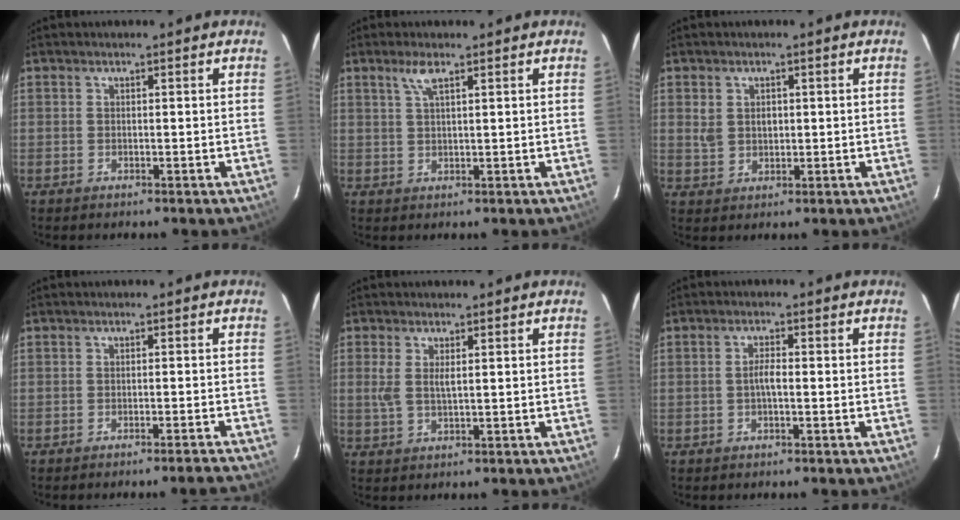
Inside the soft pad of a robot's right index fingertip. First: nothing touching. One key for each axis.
{"total": 2.8, "fx": 1.7, "fy": 0.5, "fz": 2.1, "tx": -0.043, "ty": 0.005, "tz": 0.036}
{"total": 3.7, "fx": 0.9, "fy": 3.1, "fz": 2.0, "tx": -0.035, "ty": 0.005, "tz": 0.023}
{"total": 3.9, "fx": -3.7, "fy": -0.9, "fz": 1.0, "tx": -0.014, "ty": 0.006, "tz": -0.041}
{"total": 3.3, "fx": 0.8, "fy": 1.1, "fz": 3.0, "tx": -0.061, "ty": -0.003, "tz": 0.015}
{"total": 2.1, "fx": -0.5, "fy": 0.4, "fz": 1.9, "tx": -0.038, "ty": 0.005, "tz": -0.011}